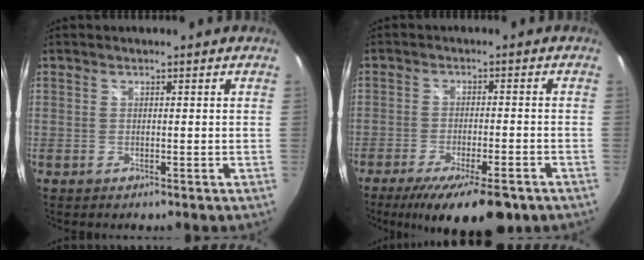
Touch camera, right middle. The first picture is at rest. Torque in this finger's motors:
{"motor_torque": [1.25, -0.88, 0.27, 0.14]}